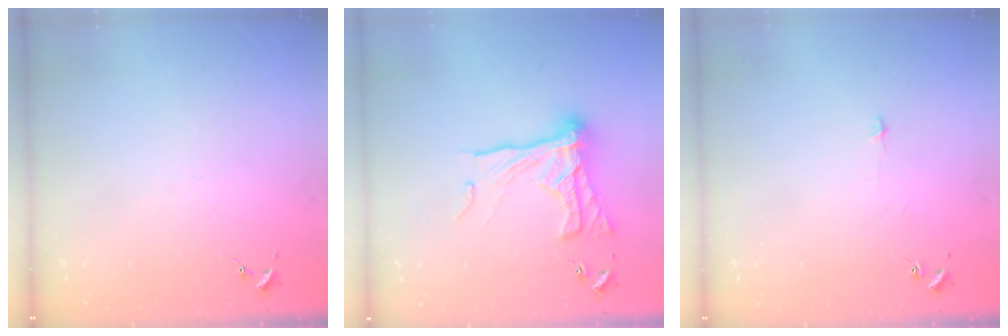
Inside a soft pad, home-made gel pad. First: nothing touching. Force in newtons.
{"total": 19.6, "press": 19.5, "slide": 1.7}
{"total": 2.7, "press": 2.6, "slide": 0.3}